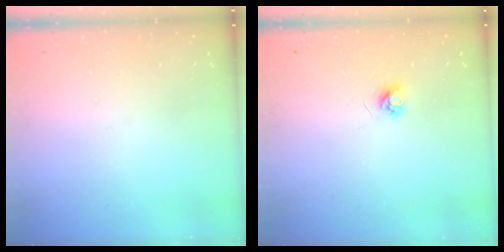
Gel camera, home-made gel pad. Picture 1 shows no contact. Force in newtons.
{"total": 3.2, "press": 3.2, "slide": 0.3}